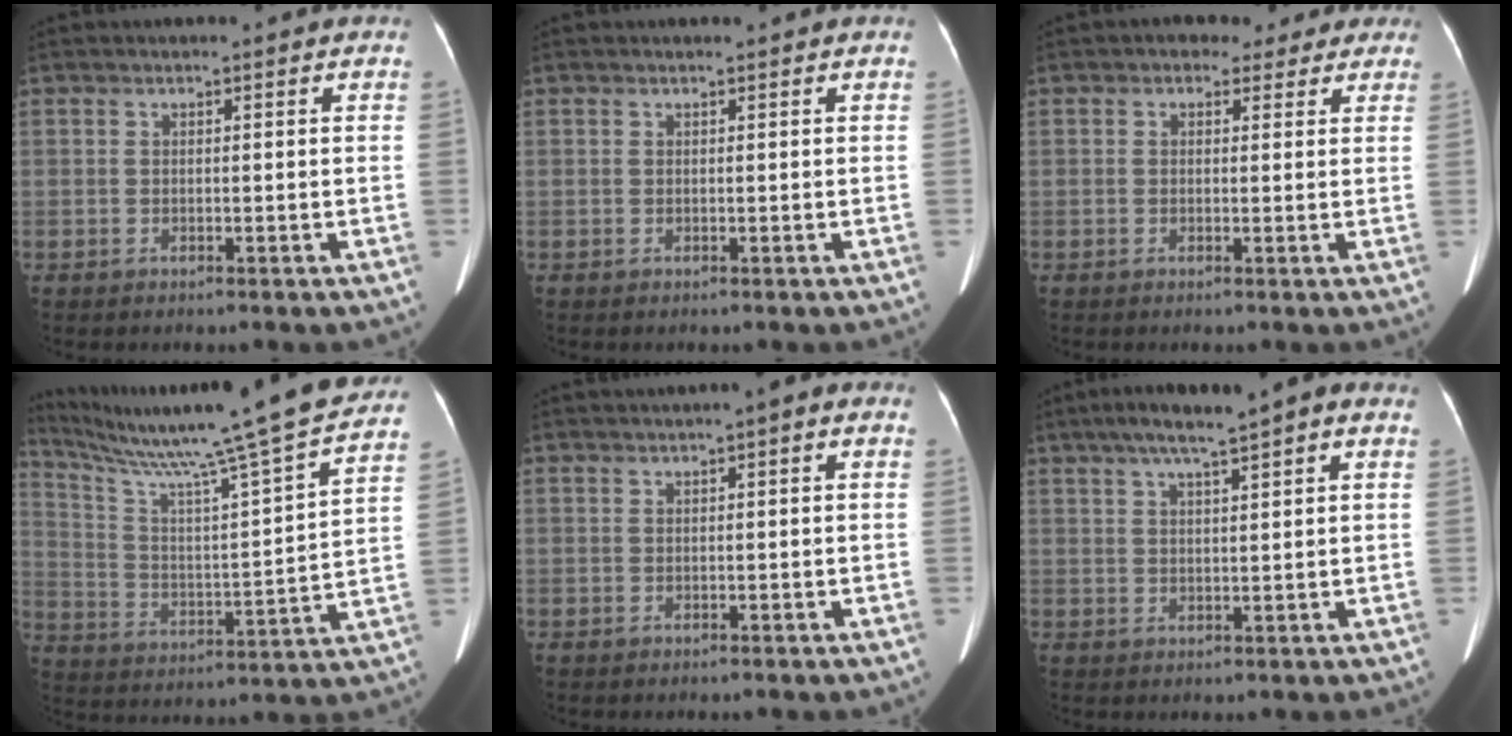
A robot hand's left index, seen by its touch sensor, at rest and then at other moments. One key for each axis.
{"total": 0.0}
{"total": 4.9, "fx": 3.5, "fy": 3.1, "fz": 1.4, "tx": -0.001, "ty": 0.017, "tz": 0.035}
{"total": 26.0, "fx": 21.8, "fy": -1.4, "fz": 14.2, "tx": -0.245, "ty": -0.029, "tz": 0.320}
{"total": 1.6, "fx": 0.3, "fy": 0.5, "fz": 1.5, "tx": -0.018, "ty": 0.014, "tz": 0.001}
{"total": 8.0, "fx": 4.4, "fy": 0.8, "fz": 6.7, "tx": -0.105, "ty": 0.034, "tz": 0.067}